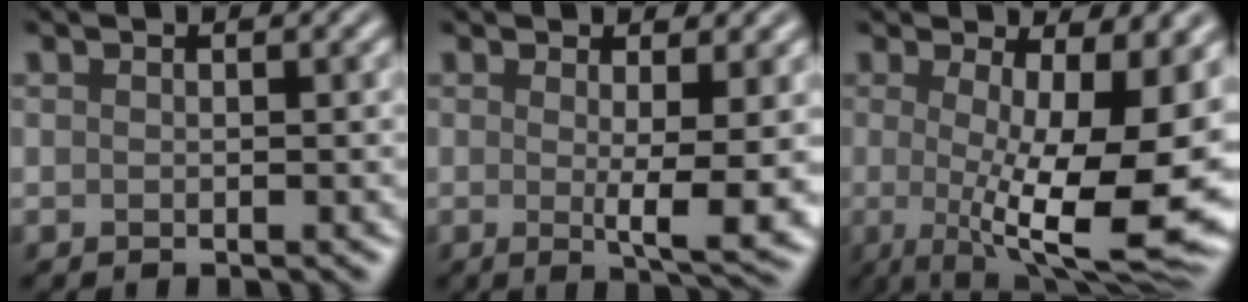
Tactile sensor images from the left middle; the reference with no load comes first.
{"total": 4.7, "force": [0.1, 0.7, 4.6], "torque": [-0.074, -0.013, 0.004]}
{"total": 14.5, "force": [-1.0, 4.2, 13.9], "torque": [-0.163, -0.005, -0.008]}